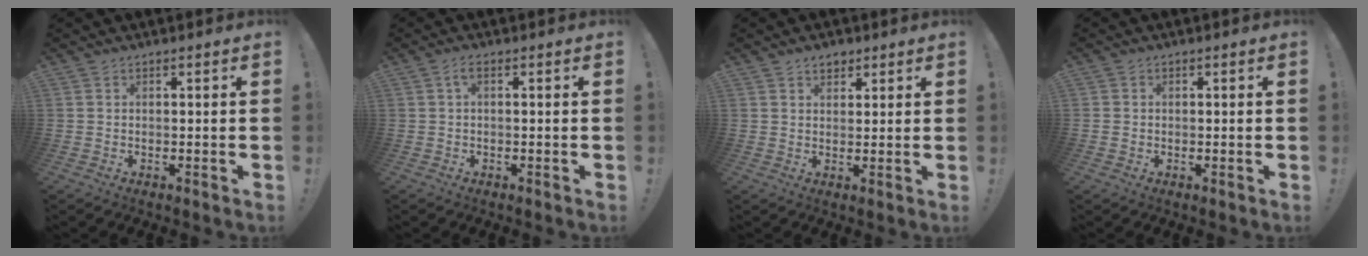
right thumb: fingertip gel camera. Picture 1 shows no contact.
{"total": 1.8, "force": [0.0, 0.5, 1.8], "torque": [-0.038, 0.006, 0.000]}
{"total": 3.3, "force": [2.2, 2.2, 1.2], "torque": [-0.006, -0.010, 0.038]}
{"total": 1.2, "force": [-0.2, 1.1, 0.2], "torque": [-0.004, 0.003, -0.004]}